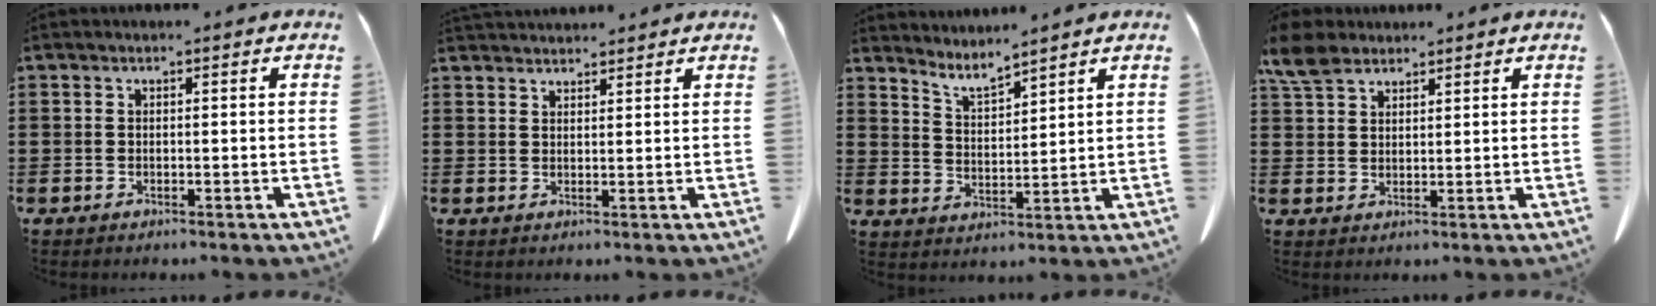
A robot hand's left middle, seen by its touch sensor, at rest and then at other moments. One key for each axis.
{"total": 2.4, "fx": 2.4, "fy": 0.2, "fz": 0.0, "tx": -0.006, "ty": -0.005, "tz": 0.046}
{"total": 3.8, "fx": 3.7, "fy": -0.3, "fz": 0.8, "tx": -0.029, "ty": -0.022, "tz": 0.066}
{"total": 5.8, "fx": 4.3, "fy": 2.8, "fz": 2.7, "tx": -0.068, "ty": -0.001, "tz": 0.079}